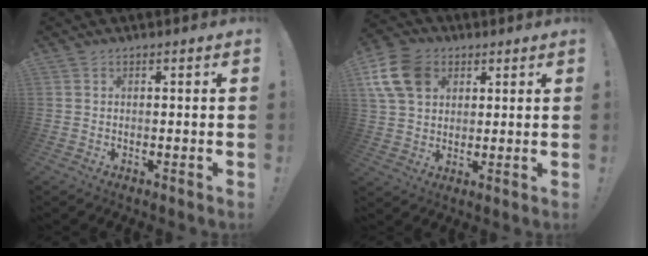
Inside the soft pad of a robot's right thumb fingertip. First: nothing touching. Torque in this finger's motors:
{"motor_torque": [0.08, 0.32, 0.23, -0.10, 0.05]}